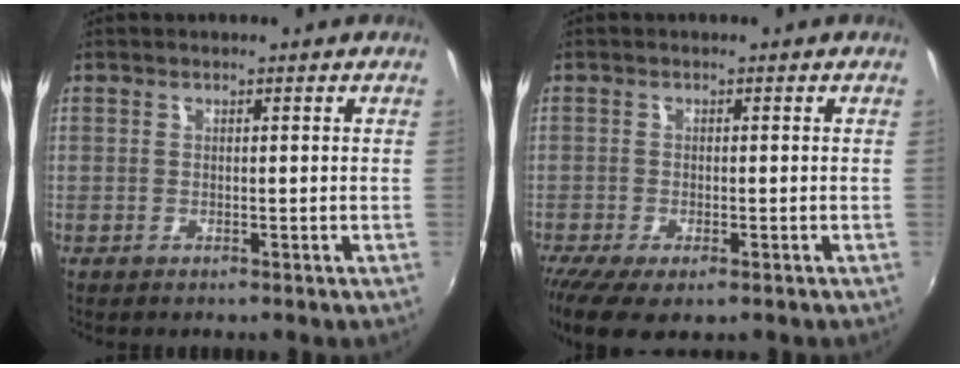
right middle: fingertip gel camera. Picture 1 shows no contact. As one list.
[{"total": 6.7, "force": [-4.2, 2.3, 4.6], "torque": [-0.106, -0.032, -0.071]}]